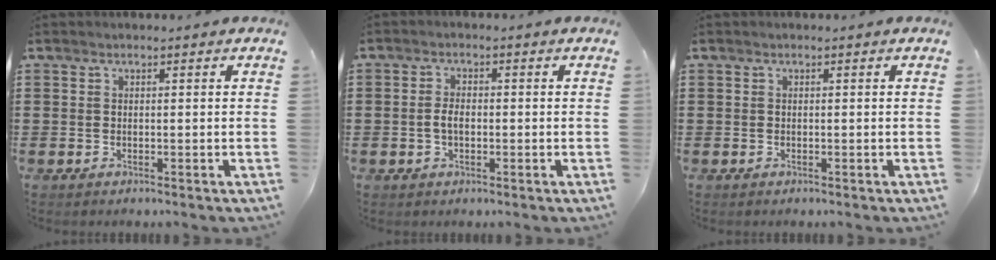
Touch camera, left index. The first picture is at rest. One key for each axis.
{"total": 2.6, "fx": -0.3, "fy": 1.4, "fz": 2.2, "tx": -0.051, "ty": 0.001, "tz": -0.009}
{"total": 0.0}